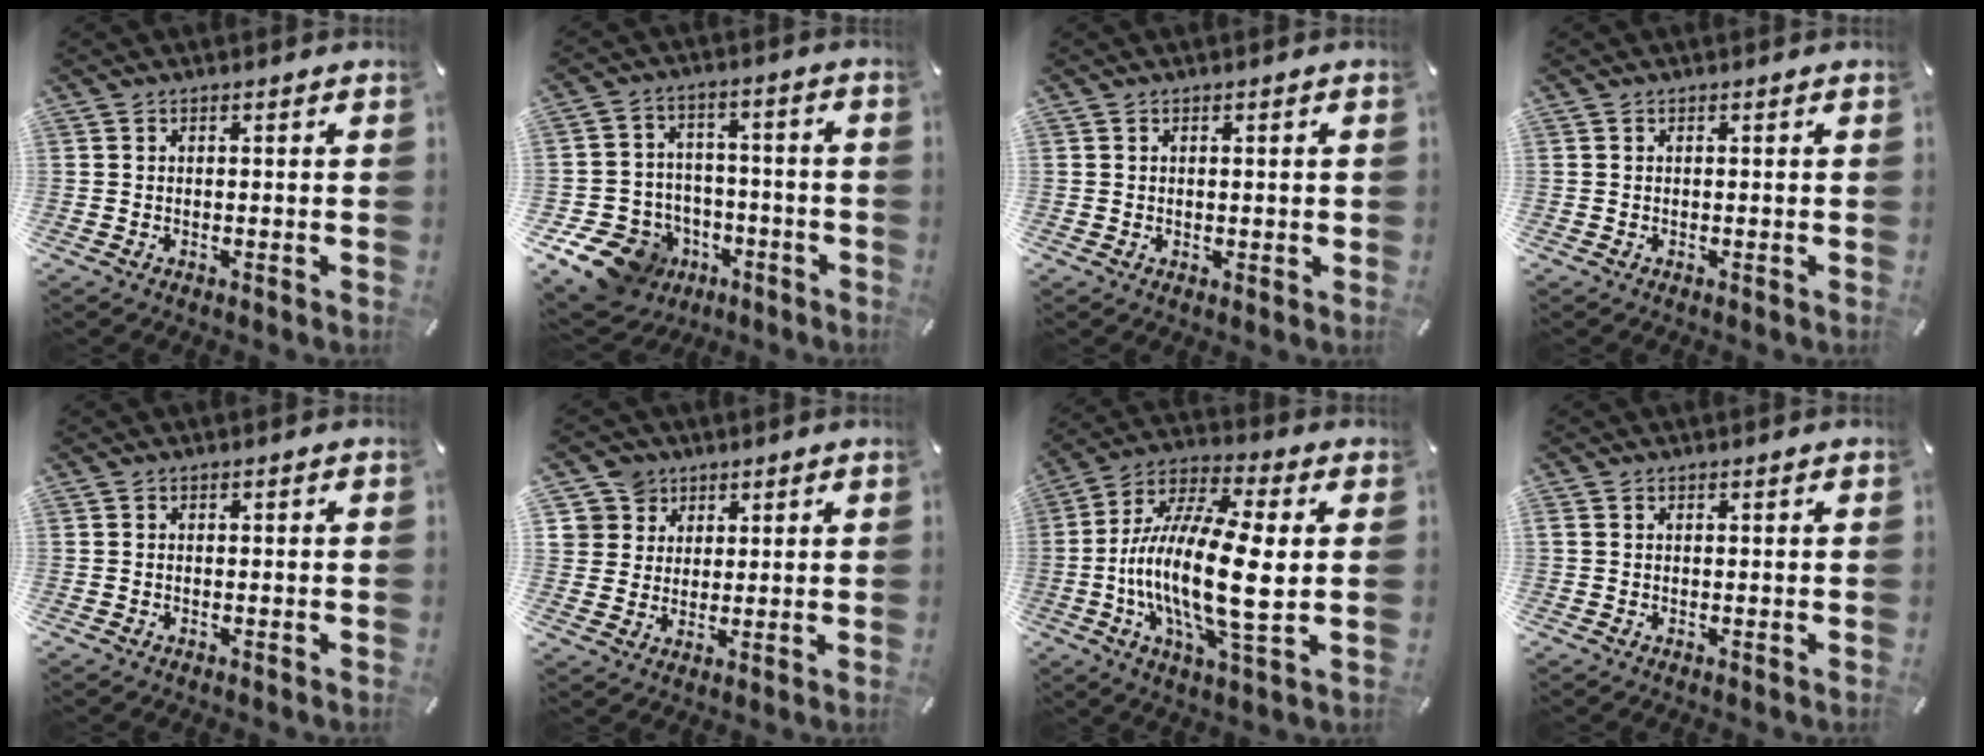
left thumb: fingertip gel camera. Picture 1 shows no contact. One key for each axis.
{"total": 12.9, "fx": -7.7, "fy": 9.5, "fz": 4.2, "tx": -0.071, "ty": 0.057, "tz": -0.126}
{"total": 0.6, "fx": 0.2, "fy": 0.5, "fz": 0.2, "tx": -0.005, "ty": 0.005, "tz": 0.003}
{"total": 0.0}
{"total": 0.0}
{"total": 7.4, "fx": 3.6, "fy": 6.4, "fz": -0.3, "tx": -0.011, "ty": -0.018, "tz": 0.073}
{"total": 18.9, "fx": -1.0, "fy": 5.7, "fz": 18.0, "tx": -0.380, "ty": -0.015, "tz": -0.021}
{"total": 0.0}